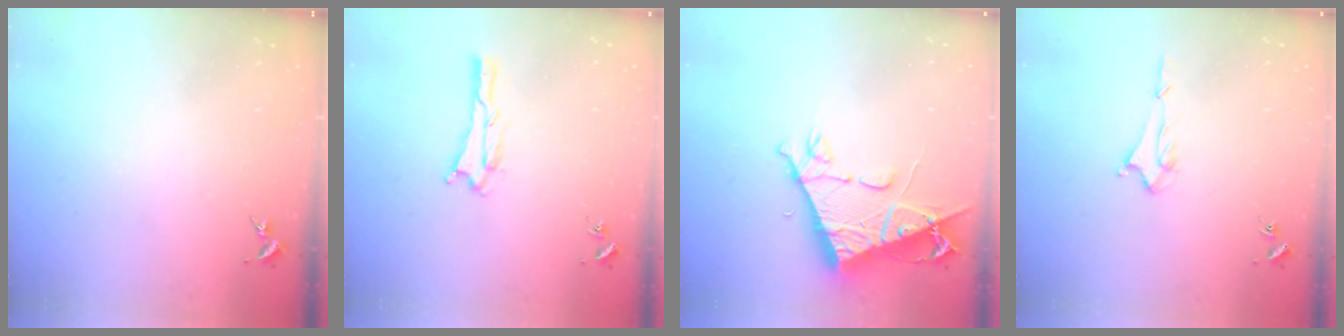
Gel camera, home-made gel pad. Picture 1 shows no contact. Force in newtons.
{"total": 0.6, "press": 0.6, "slide": 0.1}
{"total": 9.7, "press": 9.6, "slide": 1.4}
{"total": 1.7, "press": 1.6, "slide": 0.4}